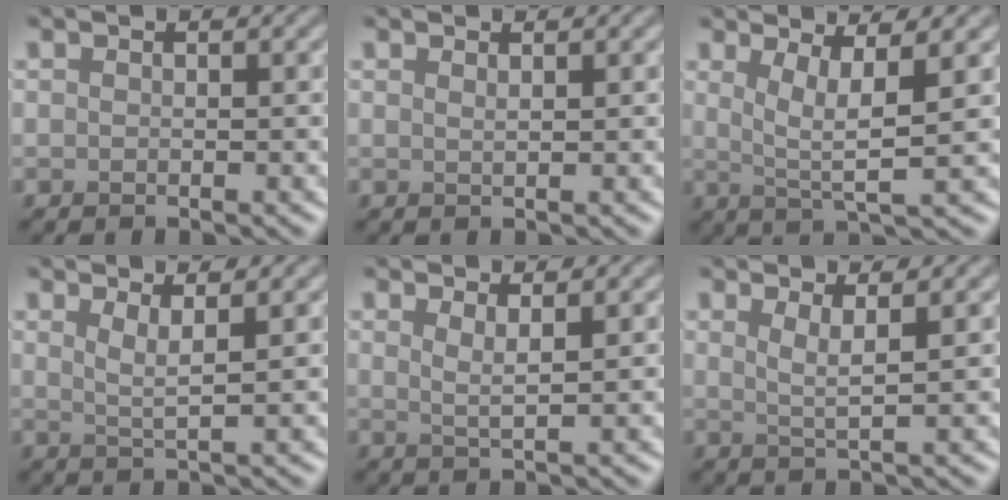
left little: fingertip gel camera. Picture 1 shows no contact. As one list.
[{"total": 0.8, "force": [0.5, 0.2, 0.5], "torque": [-0.001, 0.000, 0.008]}, {"total": 4.4, "force": [1.3, 0.8, 4.1], "torque": [-0.071, -0.005, 0.026]}, {"total": 2.3, "force": [1.3, 0.5, 1.9], "torque": [-0.028, -0.004, 0.020]}, {"total": 2.0, "force": [1.1, 0.5, 1.6], "torque": [-0.024, -0.005, 0.015]}, {"total": 2.4, "force": [1.2, 0.5, 2.0], "torque": [-0.031, -0.005, 0.019]}]